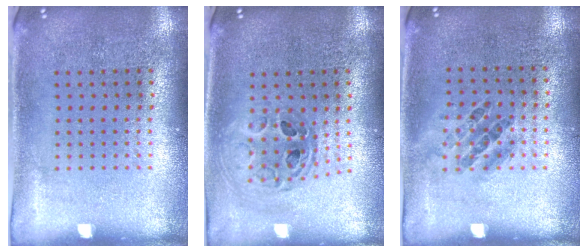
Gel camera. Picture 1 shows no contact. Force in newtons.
{"total": 0.8, "press": 0.8, "slide": 0.1}
{"total": 0.9, "press": 0.7, "slide": 0.6}